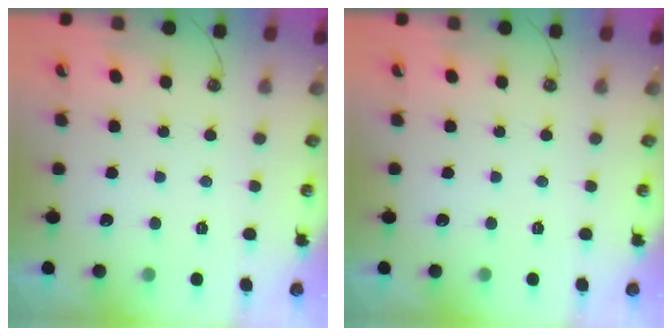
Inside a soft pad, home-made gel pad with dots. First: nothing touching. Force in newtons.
{"total": 0.0}